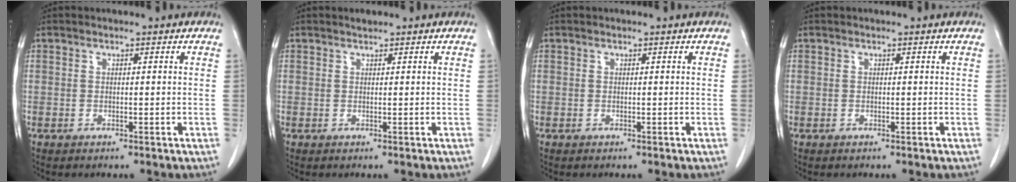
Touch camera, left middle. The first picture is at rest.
{"total": 0.6, "force": [0.6, 0.0, 0.2], "torque": [-0.013, 0.000, 0.013]}
{"total": 0.0}
{"total": 0.0}